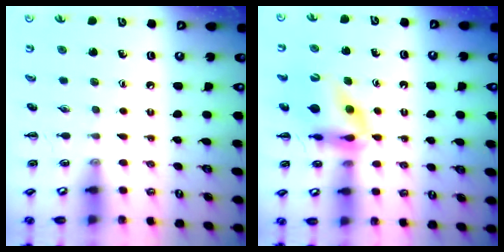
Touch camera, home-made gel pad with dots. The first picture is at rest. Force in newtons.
{"total": 10.5, "press": 10.0, "slide": 3.2}